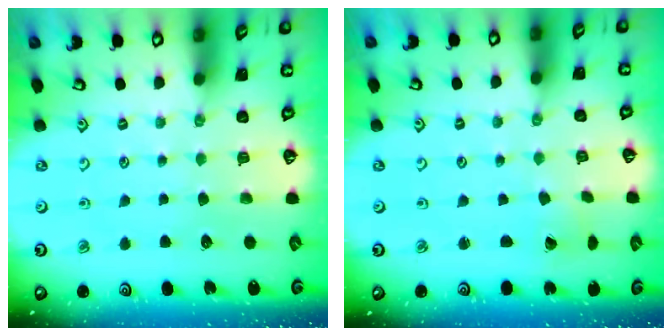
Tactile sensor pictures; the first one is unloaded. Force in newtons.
{"total": 1.7, "press": 1.7, "slide": 0.0}